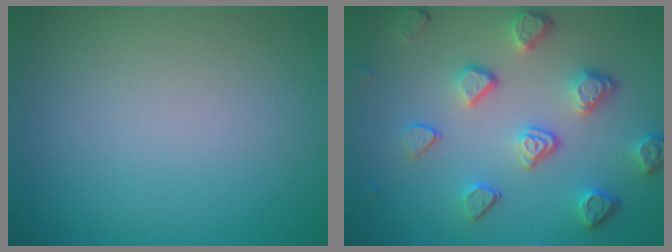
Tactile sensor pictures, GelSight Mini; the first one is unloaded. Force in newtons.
{"total": 4.9, "press": 3.8, "slide": 3.1}